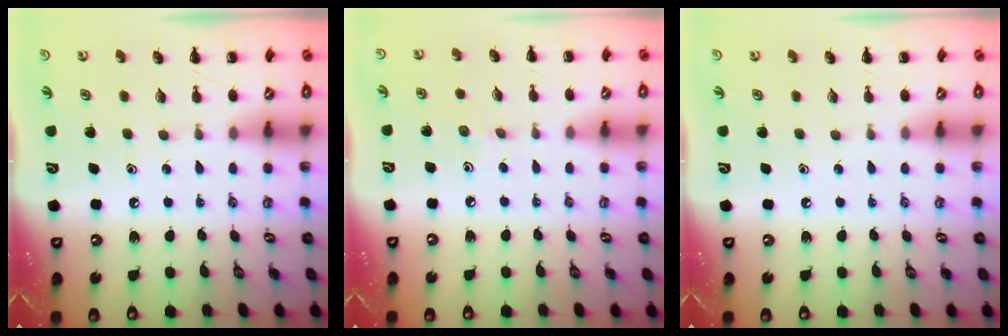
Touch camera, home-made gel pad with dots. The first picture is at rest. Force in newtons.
{"total": 3.4, "press": 3.2, "slide": 1.2}
{"total": 0.0}